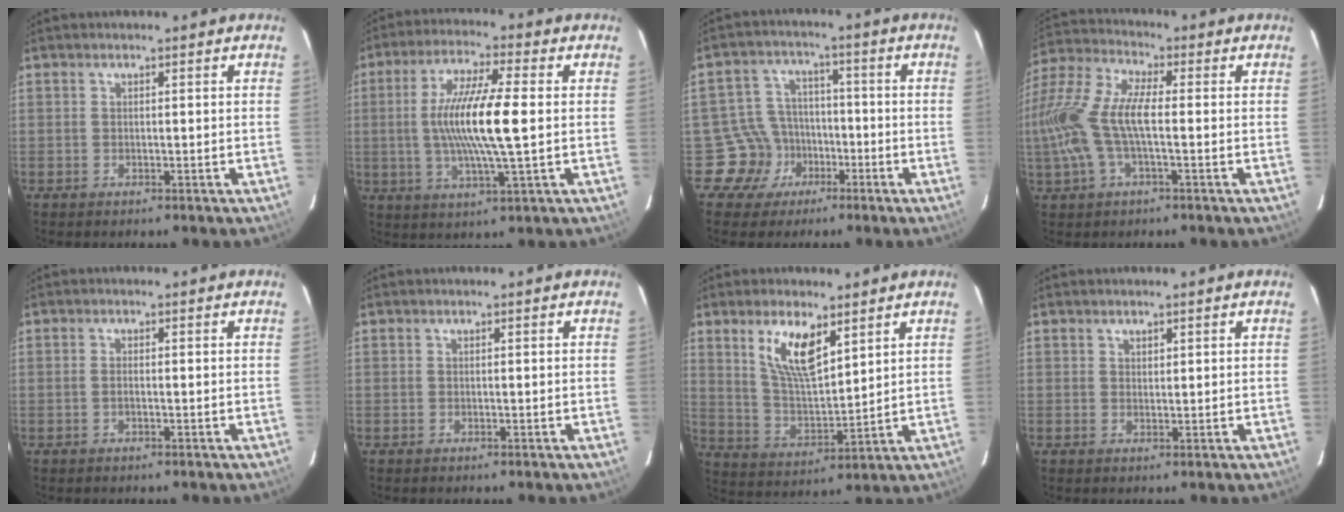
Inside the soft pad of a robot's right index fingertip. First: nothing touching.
{"total": 13.5, "force": [0.1, 1.5, 13.4], "torque": [-0.253, -0.001, 0.000]}
{"total": 8.4, "force": [-4.2, 7.2, 0.3], "torque": [-0.026, 0.028, -0.065]}
{"total": 16.4, "force": [-1.8, 6.3, 15.0], "torque": [-0.308, 0.005, -0.042]}
{"total": 0.9, "force": [-0.3, 0.4, 0.8], "torque": [-0.018, 0.002, -0.006]}
{"total": 0.0}
{"total": 10.4, "force": [5.7, 3.7, 7.8], "torque": [-0.144, 0.000, 0.119]}
{"total": 1.1, "force": [0.8, 0.7, 0.2], "torque": [-0.001, 0.002, 0.014]}